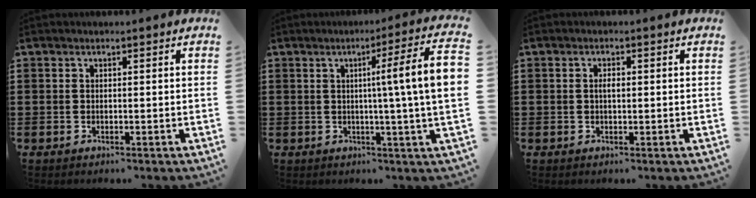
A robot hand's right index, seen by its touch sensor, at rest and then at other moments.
{"total": 9.0, "force": [0.8, -0.9, 8.9], "torque": [-0.147, -0.014, 0.004]}
{"total": 1.6, "force": [0.1, 0.6, 1.5], "torque": [-0.030, 0.003, 0.000]}